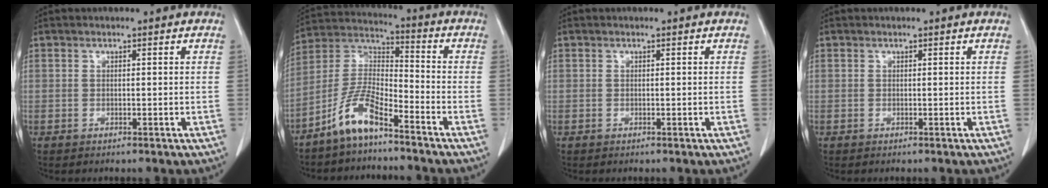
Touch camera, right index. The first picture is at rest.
{"total": 9.1, "force": [-6.5, 2.0, 6.0], "torque": [-0.136, 0.006, -0.133]}
{"total": 0.0}
{"total": 0.0}